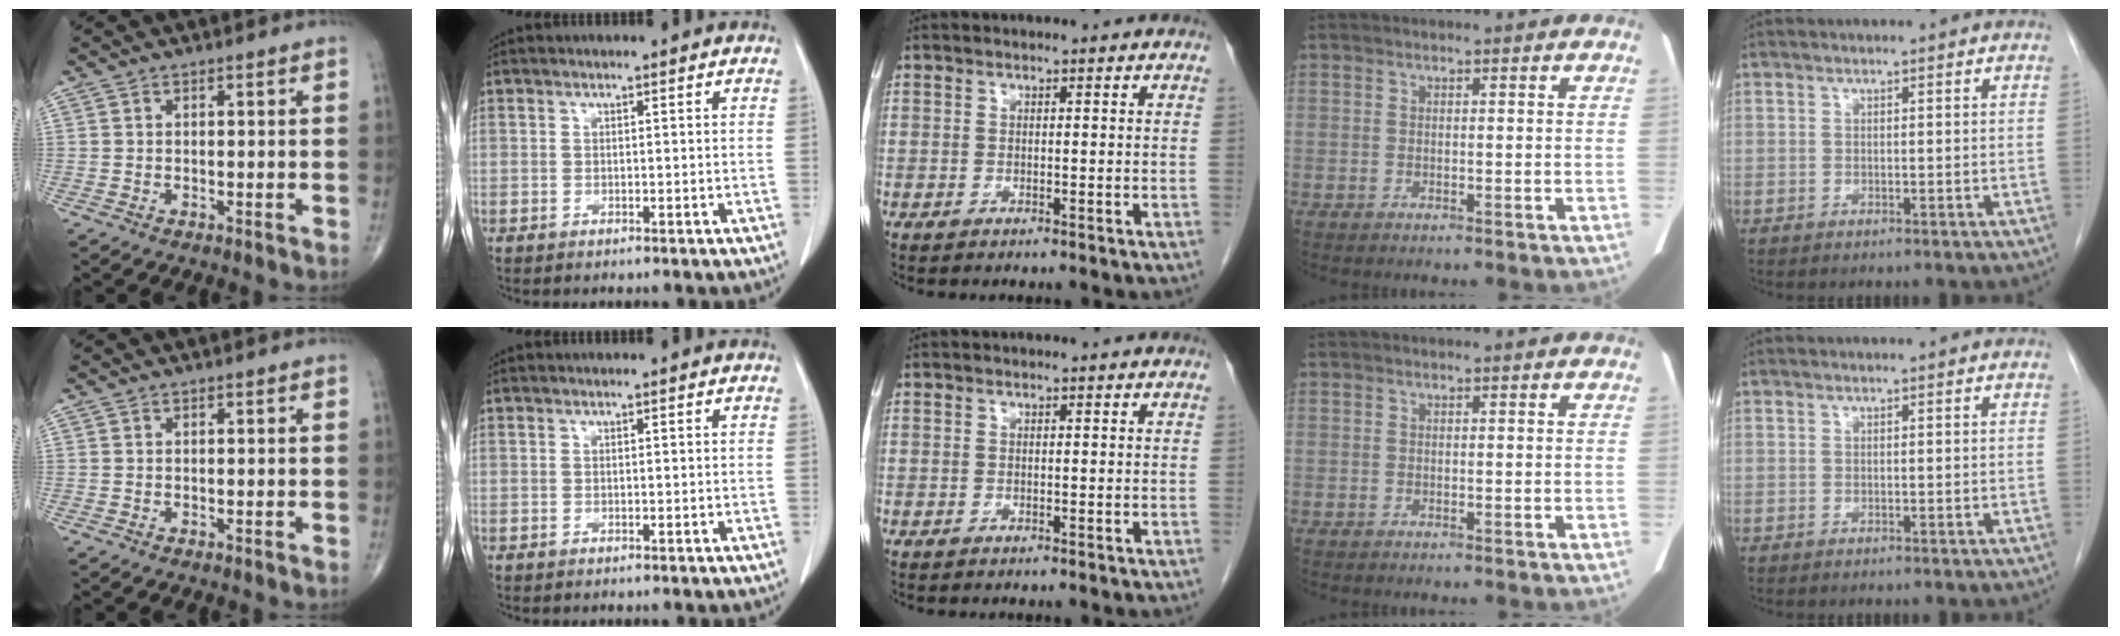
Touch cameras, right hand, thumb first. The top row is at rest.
{}